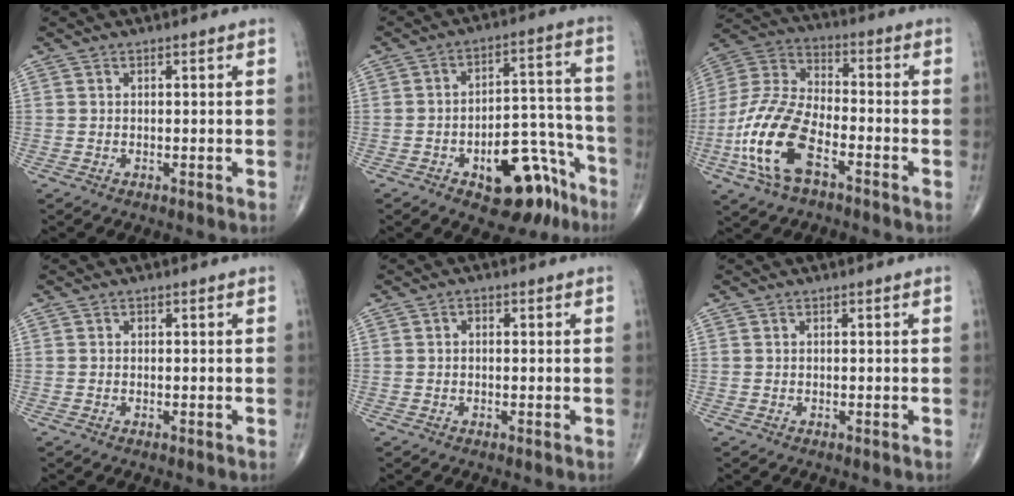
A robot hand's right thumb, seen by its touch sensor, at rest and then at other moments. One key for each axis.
{"total": 15.6, "fx": -8.6, "fy": 7.7, "fz": 10.5, "tx": -0.097, "ty": 0.080, "tz": -0.112}
{"total": 16.9, "fx": -6.9, "fy": 8.1, "fz": 13.2, "tx": -0.282, "ty": 0.032, "tz": -0.137}
{"total": 0.0}
{"total": 1.1, "fx": 0.2, "fy": 0.7, "fz": 0.8, "tx": -0.008, "ty": 0.005, "tz": -0.001}
{"total": 0.0}